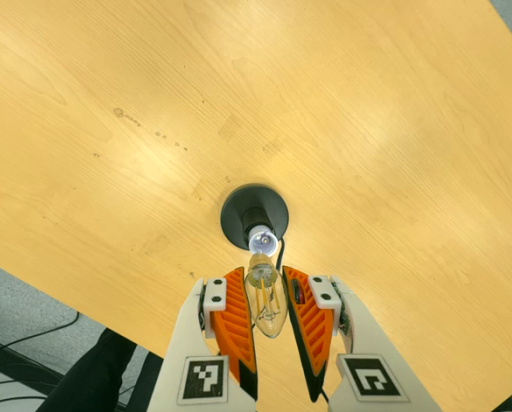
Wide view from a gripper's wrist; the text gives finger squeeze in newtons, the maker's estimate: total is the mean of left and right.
{"total": 12.4, "left": 12.7, "right": 12.0}